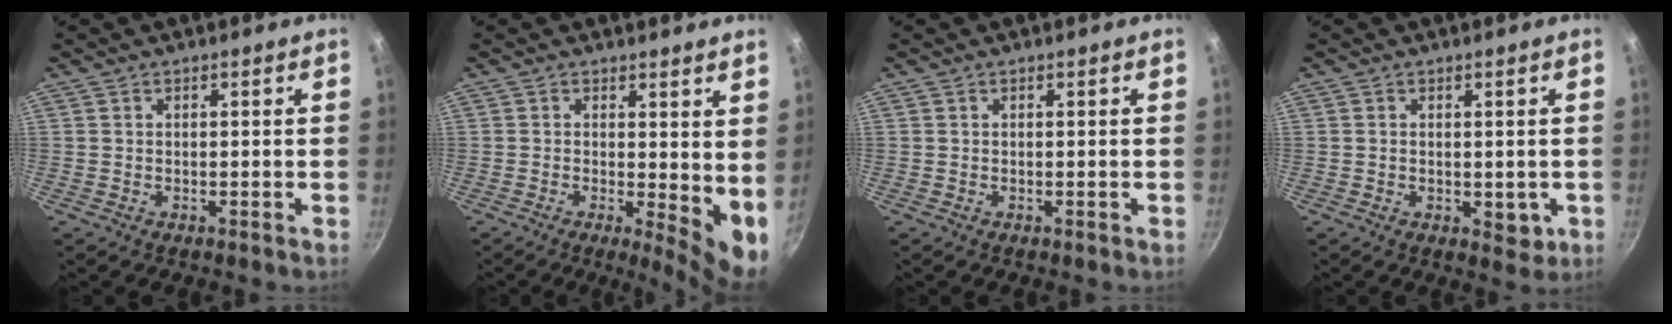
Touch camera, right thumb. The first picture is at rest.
{"total": 7.4, "force": [0.6, 2.8, 6.9], "torque": [-0.089, -0.022, 0.009]}
{"total": 0.0}
{"total": 3.8, "force": [-0.5, 2.2, 3.1], "torque": [-0.039, -0.010, -0.005]}